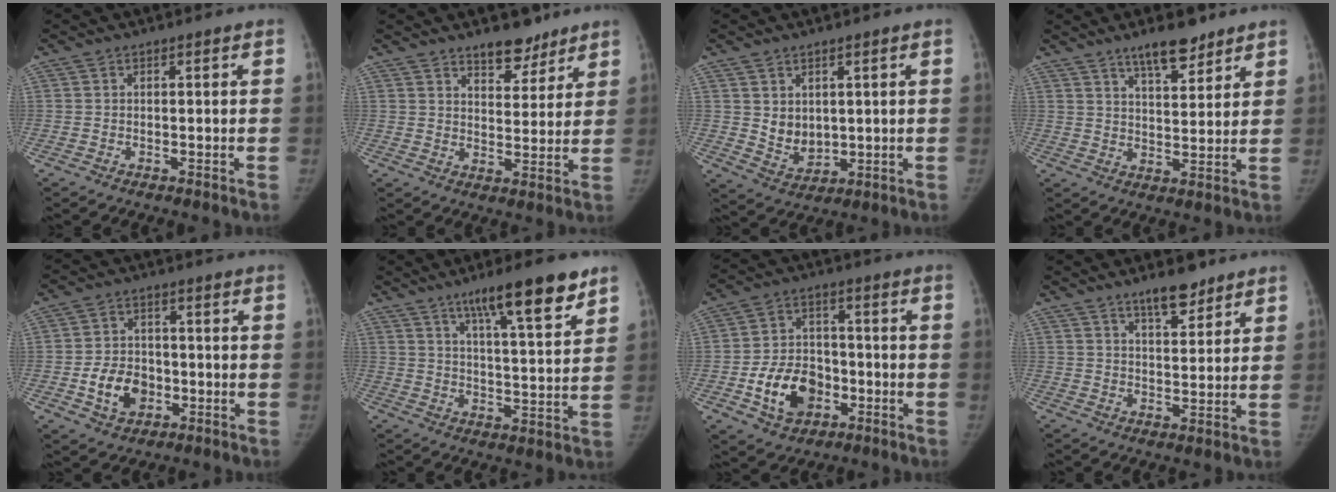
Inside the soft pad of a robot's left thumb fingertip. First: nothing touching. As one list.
[{"total": 7.6, "force": [5.8, 3.5, 3.3], "torque": [-0.017, -0.039, 0.089]}, {"total": 5.6, "force": [1.4, 4.3, 3.2], "torque": [-0.038, -0.021, 0.044]}, {"total": 8.5, "force": [6.3, 2.7, 4.9], "torque": [-0.057, -0.043, 0.103]}, {"total": 8.4, "force": [-2.3, 6.4, 5.0], "torque": [-0.064, 0.013, -0.036]}, {"total": 14.5, "force": [9.2, 2.6, 11.0], "torque": [-0.153, -0.042, 0.144]}, {"total": 12.2, "force": [-4.0, 8.9, 7.3], "torque": [-0.095, 0.021, -0.066]}, {"total": 7.0, "force": [5.3, 2.3, 4.1], "torque": [-0.044, -0.038, 0.085]}]